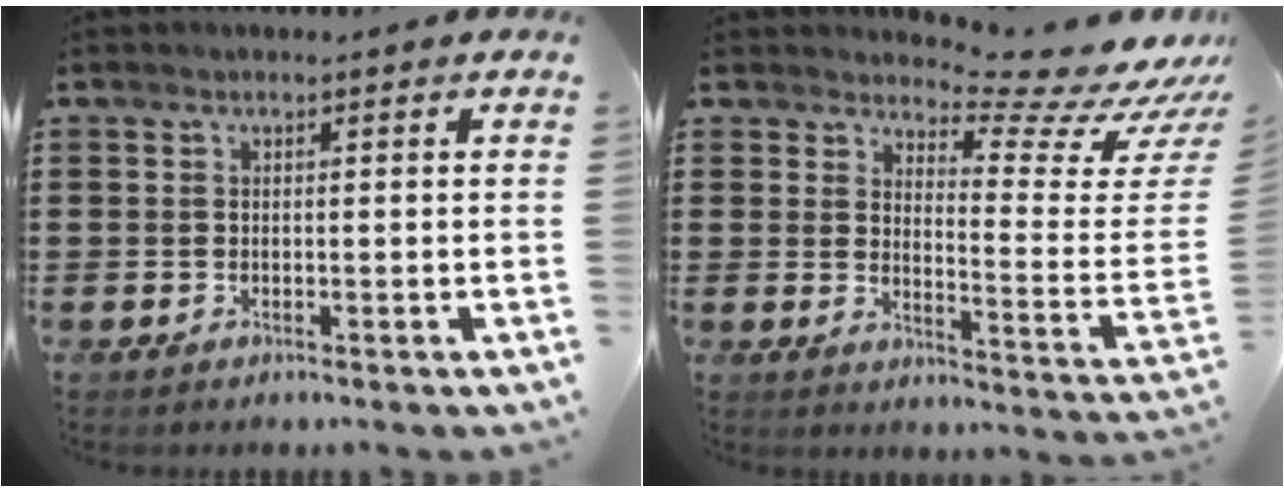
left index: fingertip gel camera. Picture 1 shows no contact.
{"total": 8.1, "force": [7.1, 1.2, 3.8], "torque": [-0.056, -0.072, 0.115]}